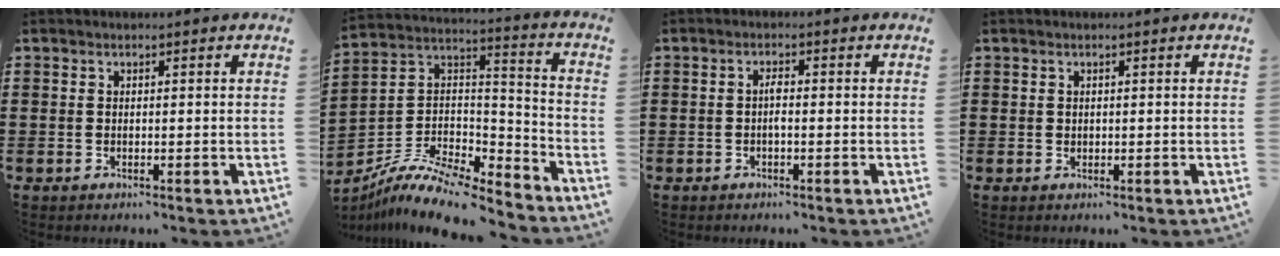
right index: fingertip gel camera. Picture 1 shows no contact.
{"total": 10.4, "force": [-8.9, 2.6, 4.8], "torque": [-0.095, 0.017, -0.178]}
{"total": 1.6, "force": [-0.4, 0.3, 1.5], "torque": [-0.031, 0.001, -0.007]}
{"total": 0.5, "force": [0.2, 0.5, 0.1], "torque": [-0.004, 0.002, 0.005]}